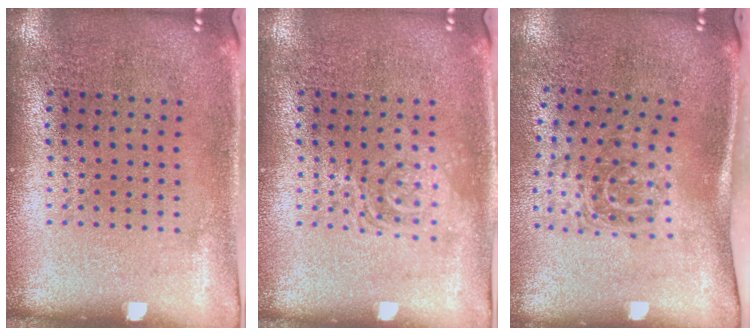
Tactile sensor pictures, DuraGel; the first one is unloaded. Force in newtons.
{"total": 2.0, "press": 2.0, "slide": 0.3}
{"total": 1.7, "press": 1.1, "slide": 1.3}